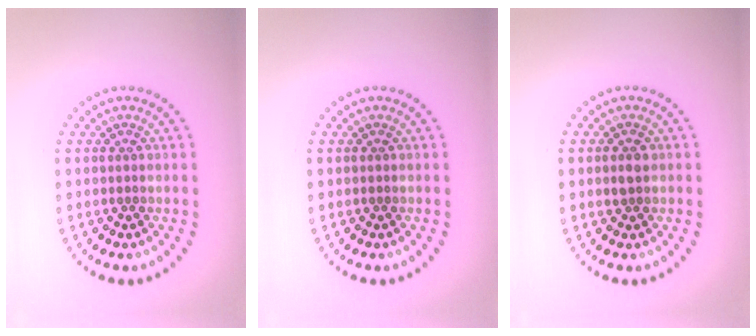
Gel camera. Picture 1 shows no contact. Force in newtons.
{"total": 0.0}
{"total": 1.3, "press": 1.3, "slide": 0.1}